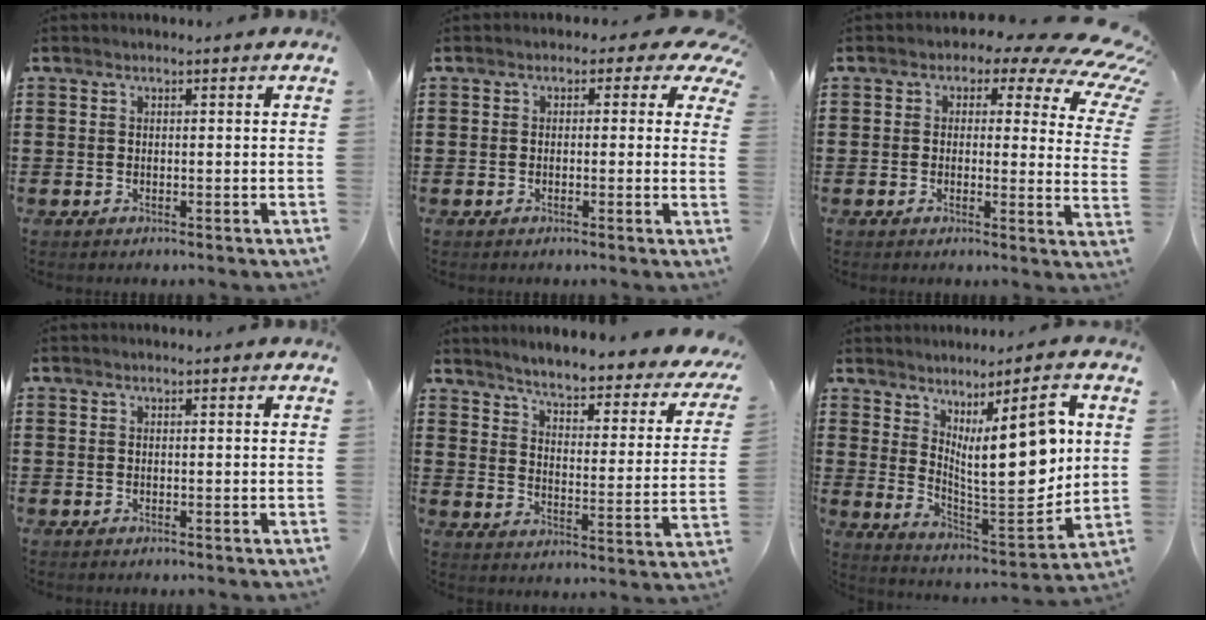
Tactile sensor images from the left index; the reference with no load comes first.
{"total": 2.3, "force": [0.3, 1.9, 1.3], "torque": [-0.025, 0.005, -0.001]}
{"total": 5.4, "force": [3.1, 3.2, 3.1], "torque": [-0.054, -0.019, 0.045]}
{"total": 0.0}
{"total": 3.8, "force": [3.5, -0.3, 1.3], "torque": [-0.046, -0.038, 0.049]}
{"total": 14.1, "force": [4.6, 4.8, 12.5], "torque": [-0.180, -0.021, 0.079]}